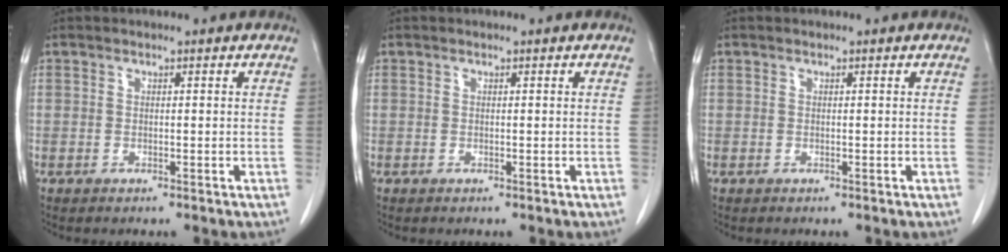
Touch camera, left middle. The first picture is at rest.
{"total": 0.0}
{"total": 0.0}